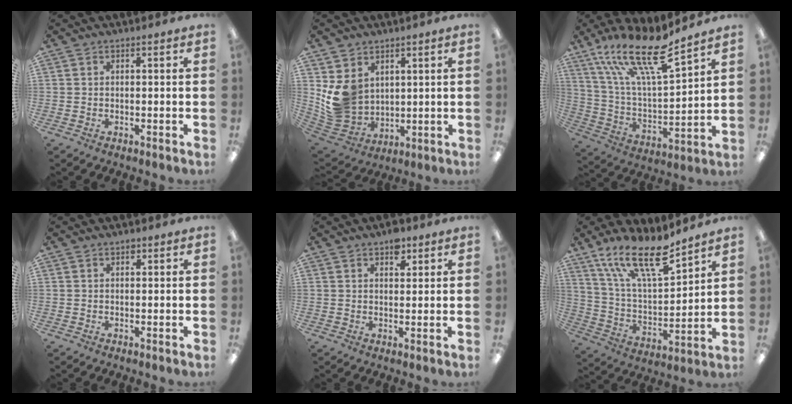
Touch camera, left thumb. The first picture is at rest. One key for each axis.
{"total": 10.2, "fx": 3.1, "fy": 8.9, "fz": 3.8, "tx": -0.105, "ty": -0.018, "tz": 0.070}
{"total": 19.8, "fx": 14.2, "fy": 4.6, "fz": 12.9, "tx": -0.251, "ty": -0.092, "tz": 0.241}
{"total": 0.9, "fx": 0.6, "fy": 0.6, "fz": 0.4, "tx": -0.001, "ty": -0.002, "tz": 0.009}
{"total": 4.3, "fx": 2.7, "fy": 2.3, "fz": 2.4, "tx": -0.019, "ty": -0.014, "tz": 0.043}
{"total": 18.4, "fx": 13.4, "fy": 5.6, "fz": 11.3, "tx": -0.206, "ty": -0.079, "tz": 0.231}